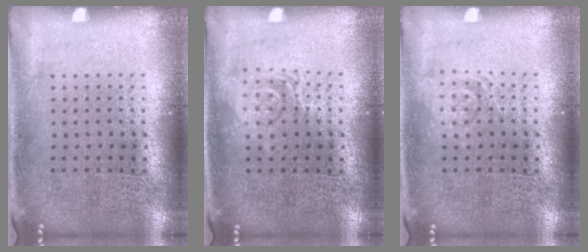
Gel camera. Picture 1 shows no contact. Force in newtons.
{"total": 1.2, "press": 1.2, "slide": 0.2}
{"total": 1.5, "press": 1.5, "slide": 0.3}